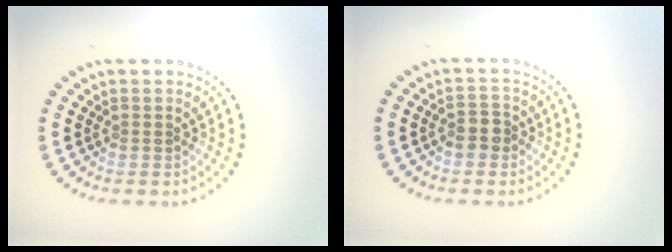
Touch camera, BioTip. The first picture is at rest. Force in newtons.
{"total": 1.8, "press": 1.7, "slide": 0.6}